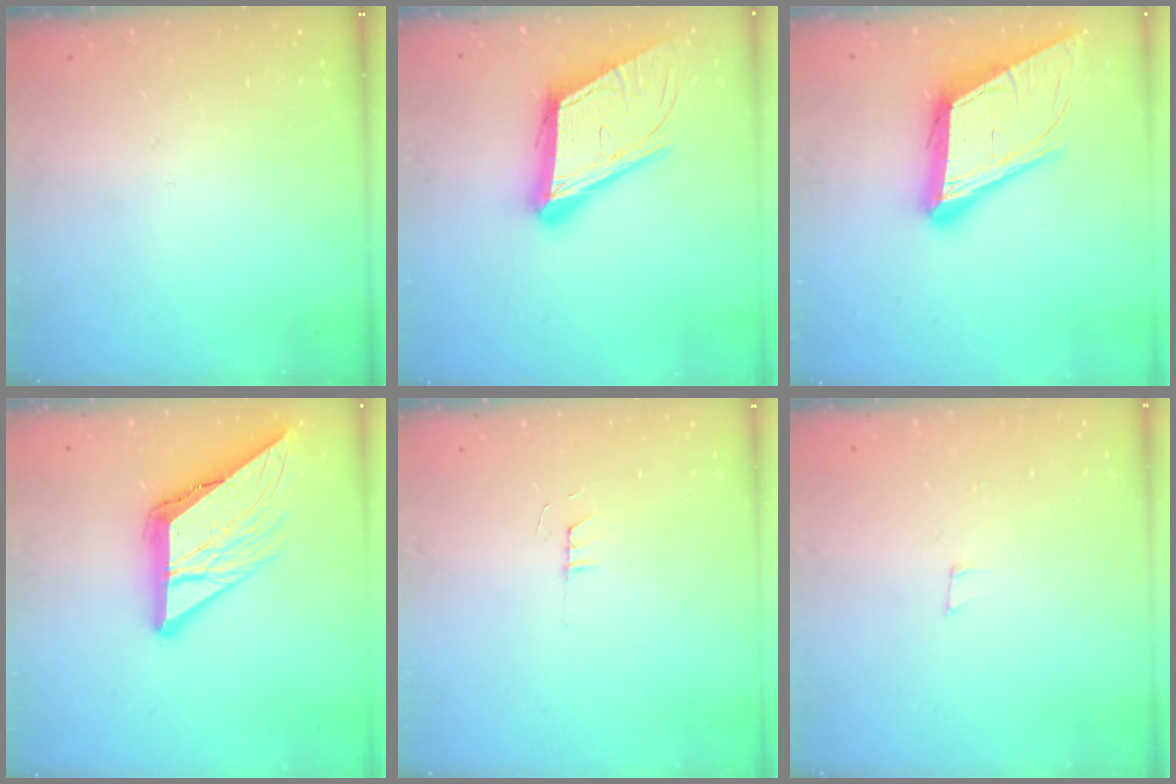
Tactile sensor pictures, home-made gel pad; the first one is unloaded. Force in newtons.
{"total": 18.6, "press": 18.2, "slide": 3.8}
{"total": 18.1, "press": 17.5, "slide": 4.3}
{"total": 16.6, "press": 16.5, "slide": 1.7}
{"total": 4.0, "press": 4.0, "slide": 0.4}
{"total": 2.5, "press": 2.5, "slide": 0.2}